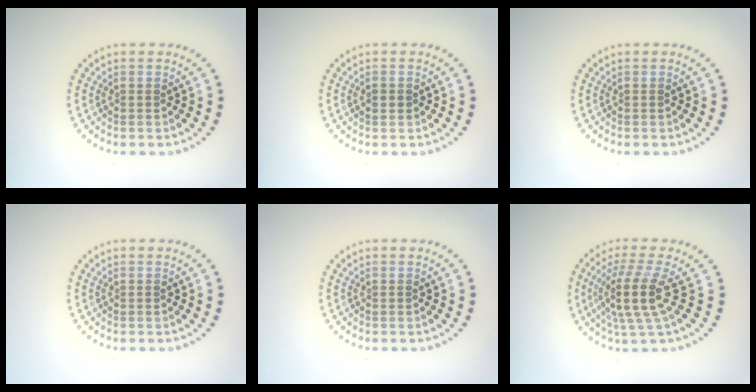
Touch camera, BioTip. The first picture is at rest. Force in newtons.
{"total": 1.1, "press": 1.1, "slide": 0.0}
{"total": 0.0}
{"total": 0.0}
{"total": 0.0}
{"total": 4.6, "press": 3.5, "slide": 3.0}